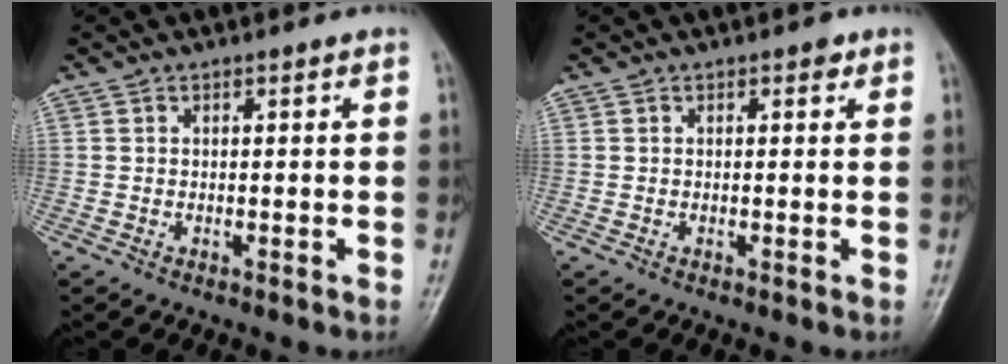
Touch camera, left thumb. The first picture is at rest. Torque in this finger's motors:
{"motor_torque": [0.19, -0.11, 0.08, -0.20, 0.02]}